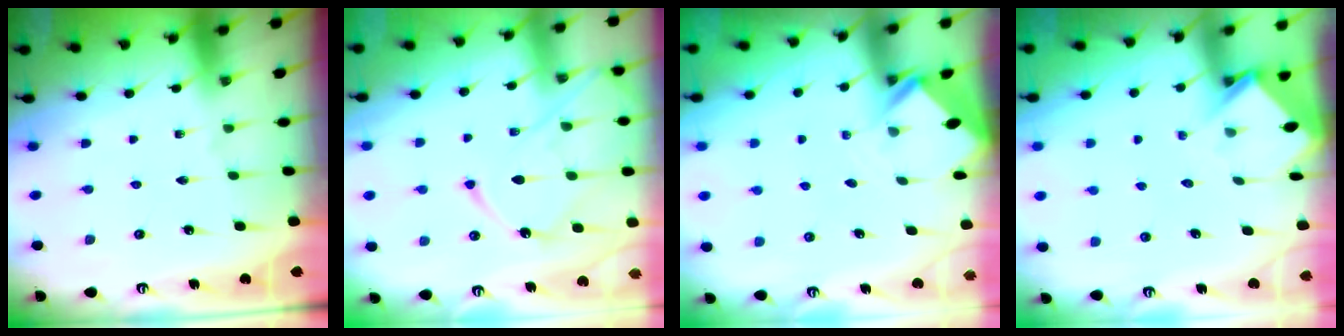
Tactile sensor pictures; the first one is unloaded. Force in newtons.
{"total": 13.8, "press": 13.7, "slide": 1.1}
{"total": 2.6, "press": 2.6, "slide": 0.2}
{"total": 3.5, "press": 3.5, "slide": 0.3}